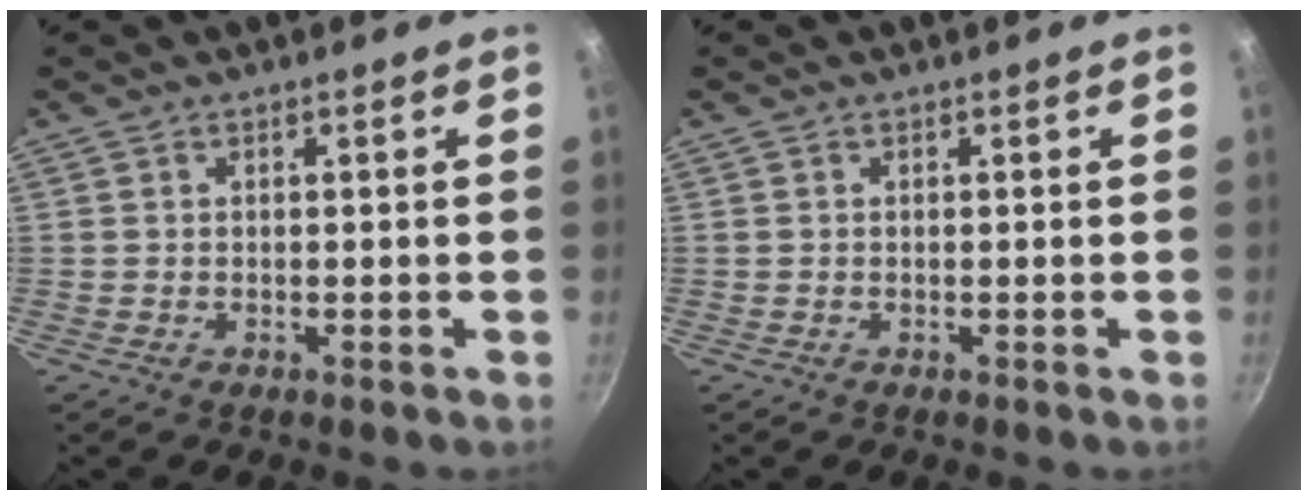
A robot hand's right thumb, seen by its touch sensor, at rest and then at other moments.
{"total": 0.0}